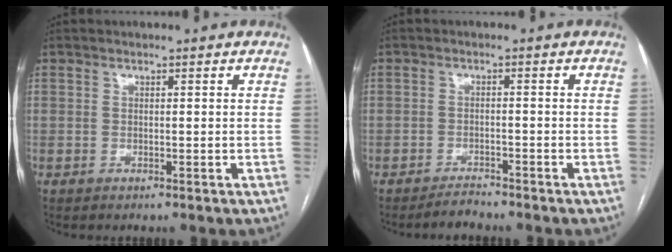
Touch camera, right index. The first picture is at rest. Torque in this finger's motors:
{"motor_torque": [-0.16, 0.06, -0.13, -0.07]}